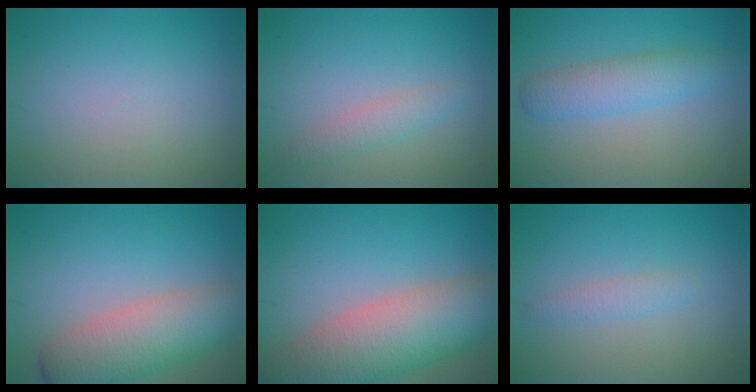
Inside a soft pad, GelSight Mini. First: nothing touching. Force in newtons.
{"total": 1.9, "press": 1.9, "slide": 0.1}
{"total": 3.6, "press": 3.6, "slide": 0.0}
{"total": 7.0, "press": 7.0, "slide": 0.3}
{"total": 9.7, "press": 9.7, "slide": 0.5}
{"total": 1.4, "press": 1.4, "slide": 0.1}